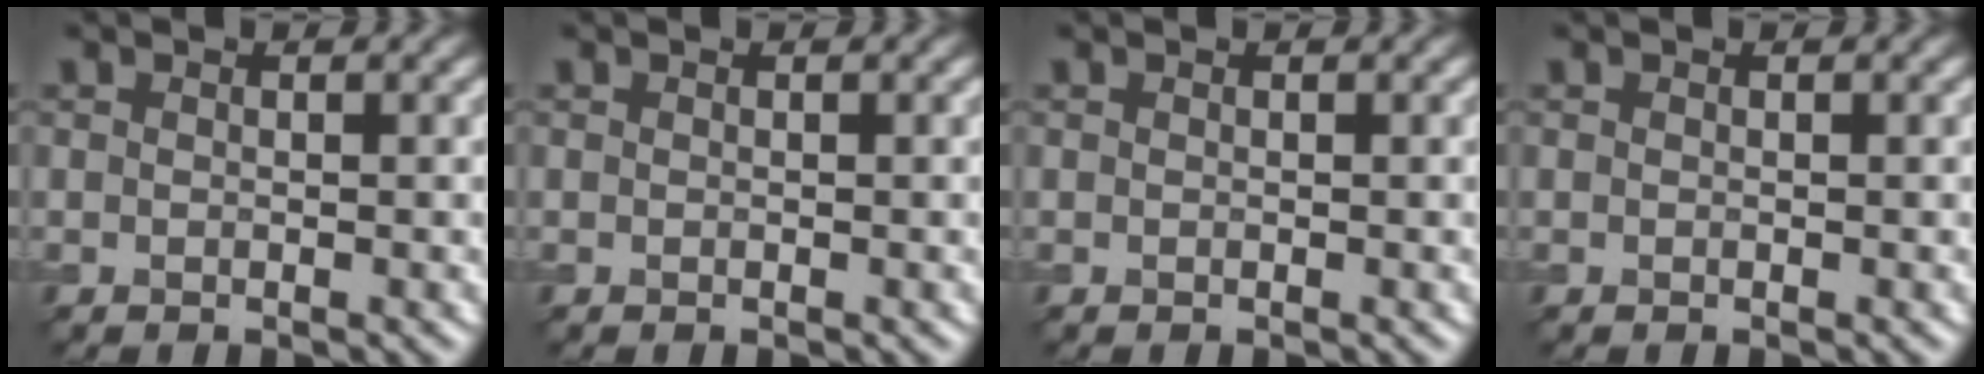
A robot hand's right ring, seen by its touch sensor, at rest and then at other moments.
{"total": 0.0}
{"total": 0.0}
{"total": 0.0}